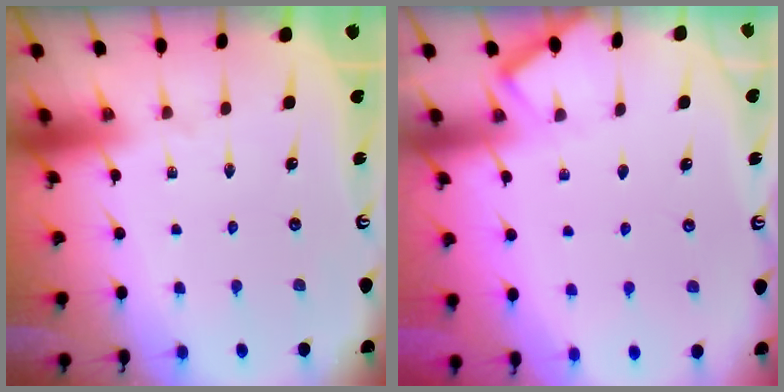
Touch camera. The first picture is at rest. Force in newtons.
{"total": 2.7, "press": 2.6, "slide": 0.3}